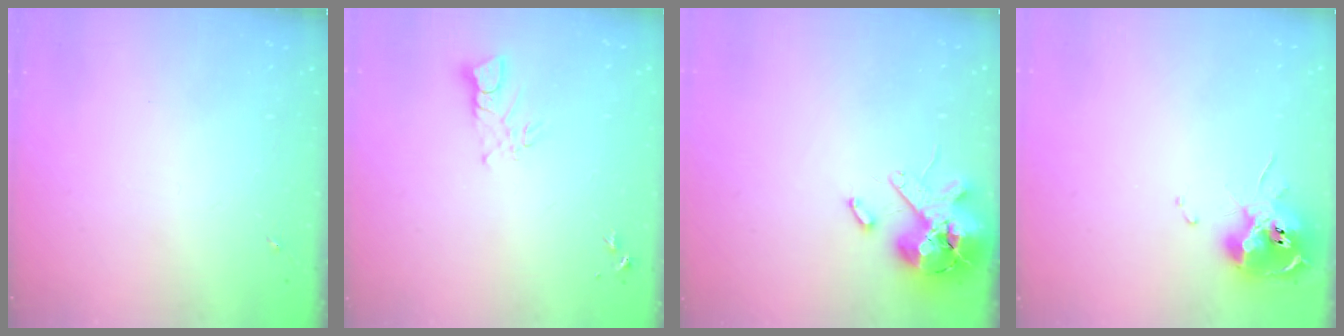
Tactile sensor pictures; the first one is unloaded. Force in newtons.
{"total": 4.8, "press": 4.8, "slide": 0.5}
{"total": 13.2, "press": 13.0, "slide": 2.2}
{"total": 11.5, "press": 11.4, "slide": 1.8}